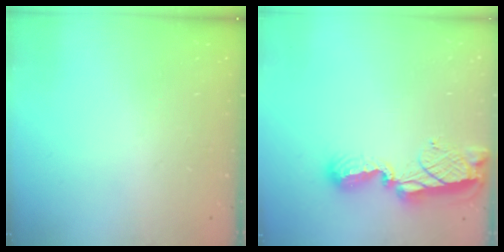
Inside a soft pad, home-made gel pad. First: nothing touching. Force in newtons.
{"total": 9.6, "press": 9.6, "slide": 1.2}